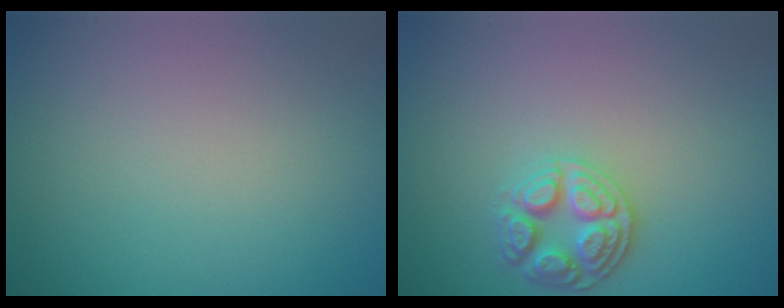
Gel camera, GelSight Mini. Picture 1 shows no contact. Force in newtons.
{"total": 3.4, "press": 3.0, "slide": 1.6}